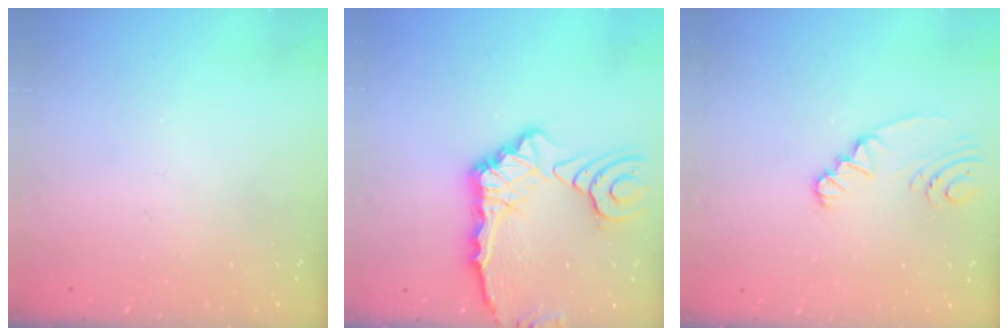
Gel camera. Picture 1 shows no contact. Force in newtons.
{"total": 12.5, "press": 12.4, "slide": 1.9}
{"total": 2.8, "press": 2.6, "slide": 1.2}